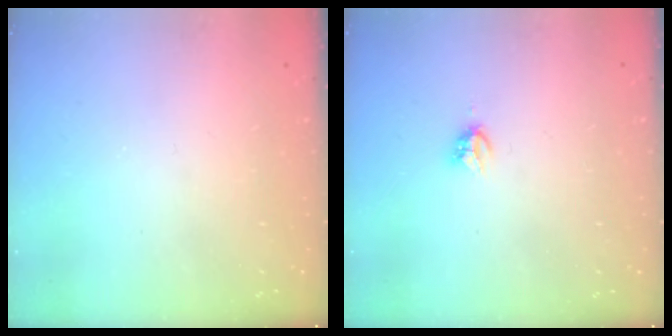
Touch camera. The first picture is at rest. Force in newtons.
{"total": 3.7, "press": 3.7, "slide": 0.3}